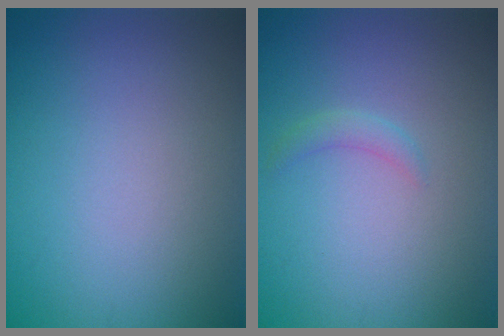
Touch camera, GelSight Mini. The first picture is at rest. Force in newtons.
{"total": 1.1, "press": 1.1, "slide": 0.1}